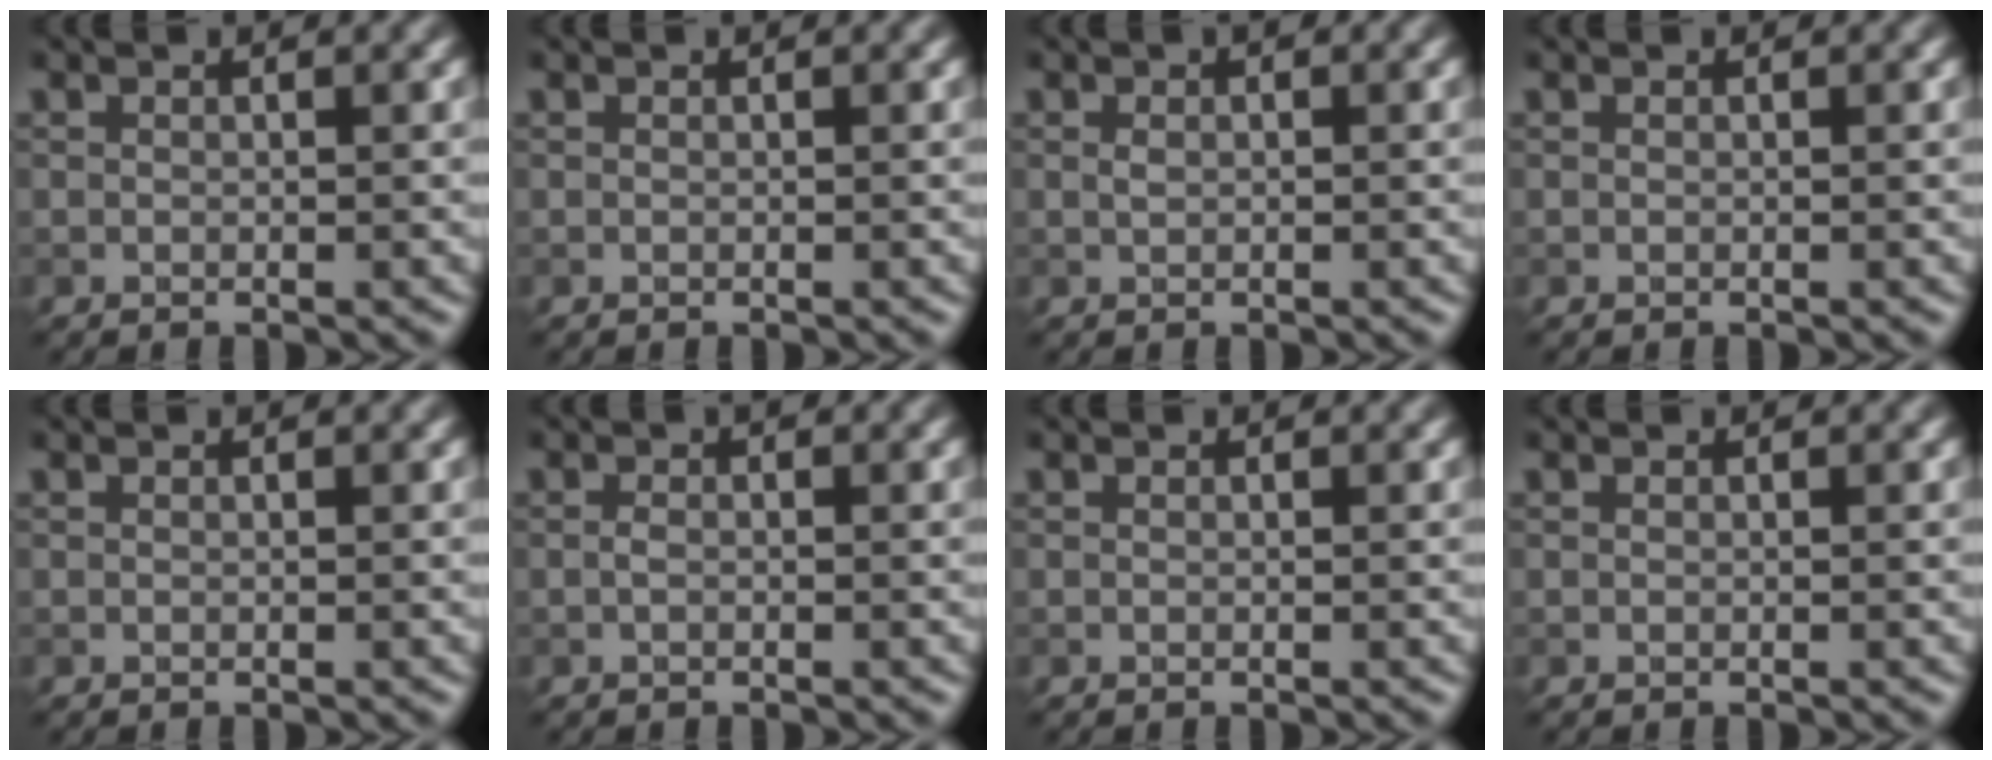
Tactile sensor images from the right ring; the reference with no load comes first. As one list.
[{"total": 0.0}, {"total": 0.8, "force": [0.1, 0.5, 0.6], "torque": [-0.010, 0.002, 0.002]}, {"total": 0.0}, {"total": 0.0}, {"total": 0.8, "force": [-0.2, 0.4, 0.7], "torque": [-0.014, 0.002, -0.006]}, {"total": 0.0}, {"total": 0.0}]